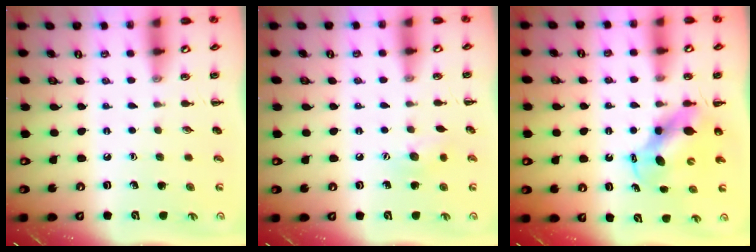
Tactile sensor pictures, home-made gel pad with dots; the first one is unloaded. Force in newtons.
{"total": 7.9, "press": 7.8, "slide": 1.4}
{"total": 6.1, "press": 6.0, "slide": 1.2}